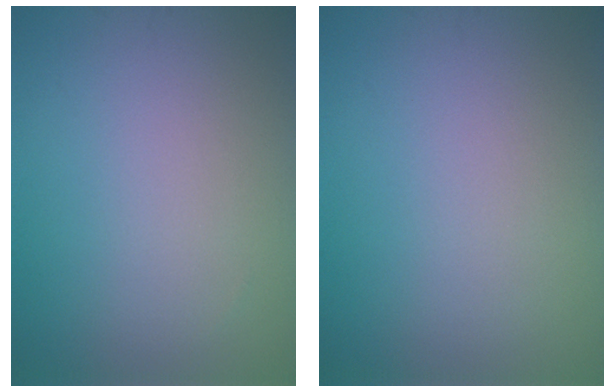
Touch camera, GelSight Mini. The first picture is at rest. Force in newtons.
{"total": 0.0}